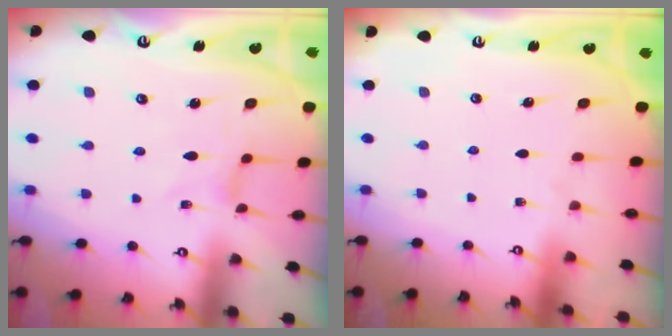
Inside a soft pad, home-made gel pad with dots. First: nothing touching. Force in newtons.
{"total": 0.0}